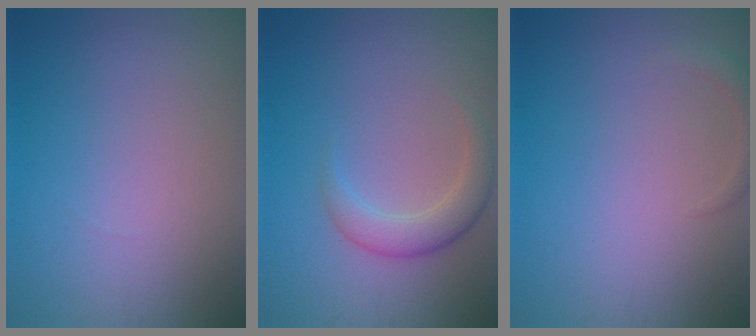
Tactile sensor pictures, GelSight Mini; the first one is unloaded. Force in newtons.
{"total": 2.9, "press": 2.9, "slide": 0.2}
{"total": 1.2, "press": 1.2, "slide": 0.1}